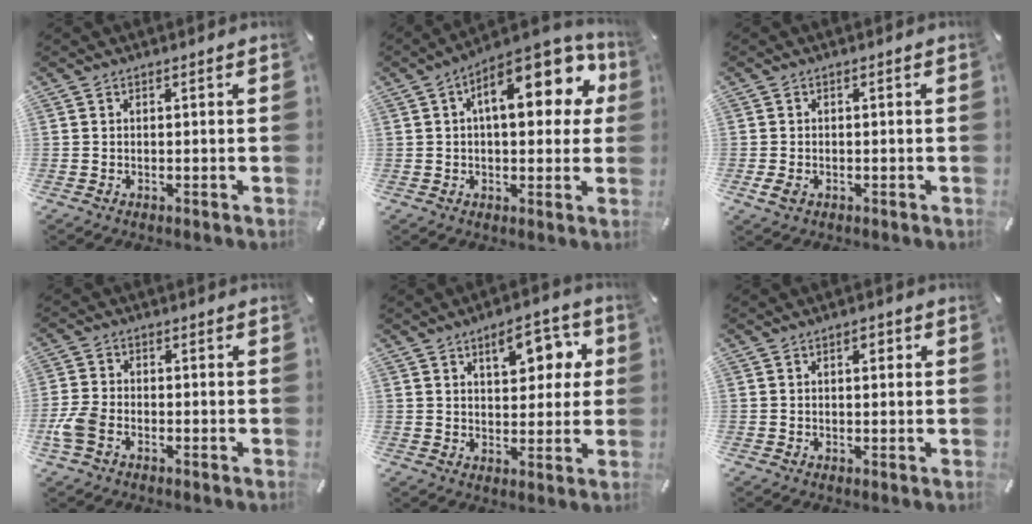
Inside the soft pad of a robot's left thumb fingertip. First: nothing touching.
{"total": 17.3, "force": [5.8, 8.1, 14.2], "torque": [-0.187, -0.022, 0.090]}
{"total": 1.9, "force": [-0.7, 1.3, 1.3], "torque": [-0.035, -0.003, -0.016]}
{"total": 5.8, "force": [-2.5, 3.7, 3.8], "torque": [-0.091, 0.007, -0.049]}
{"total": 10.2, "force": [4.2, 6.2, 6.9], "torque": [-0.077, -0.012, 0.064]}
{"total": 2.0, "force": [0.4, 1.2, 1.6], "torque": [-0.017, 0.003, 0.001]}